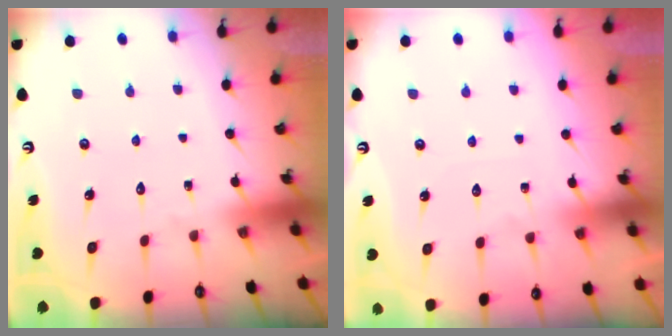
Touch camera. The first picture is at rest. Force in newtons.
{"total": 5.3, "press": 5.2, "slide": 0.7}